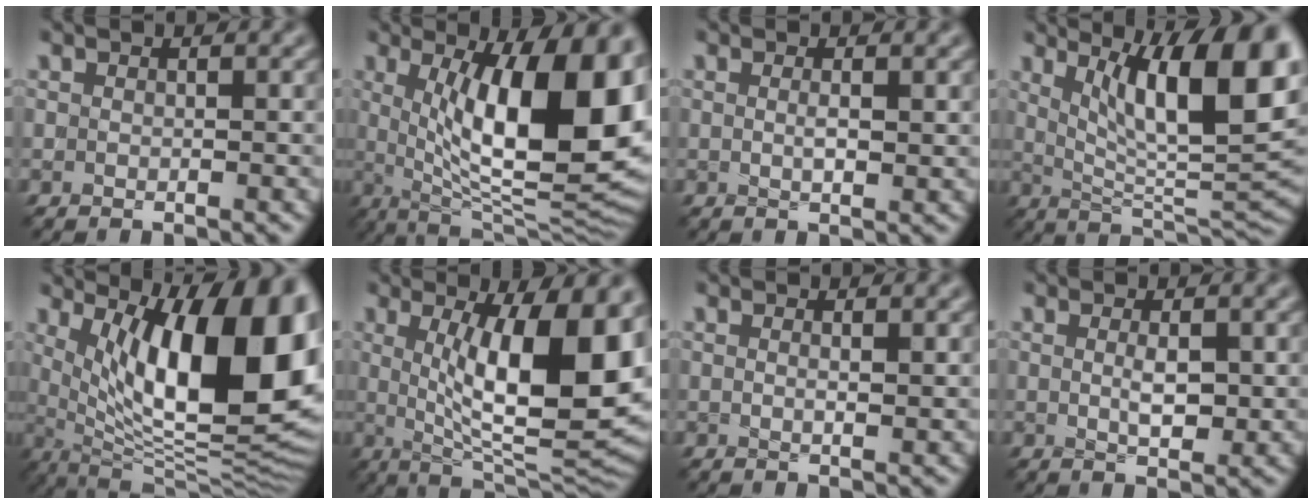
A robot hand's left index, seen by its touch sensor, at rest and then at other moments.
{"total": 15.8, "force": [2.9, 5.4, 14.5], "torque": [-0.178, 0.004, 0.041]}
{"total": 1.2, "force": [0.8, 0.2, 0.9], "torque": [-0.015, 0.000, 0.010]}
{"total": 13.0, "force": [5.3, 3.6, 11.3], "torque": [-0.152, -0.002, 0.085]}
{"total": 15.3, "force": [4.1, 5.4, 13.7], "torque": [-0.169, -0.004, 0.067]}
{"total": 14.0, "force": [2.4, 4.3, 13.1], "torque": [-0.164, -0.008, 0.036]}
{"total": 1.0, "force": [0.8, 0.1, 0.5], "torque": [-0.007, 0.001, 0.009]}
{"total": 1.9, "force": [0.8, 0.6, 1.6], "torque": [-0.033, -0.002, 0.014]}